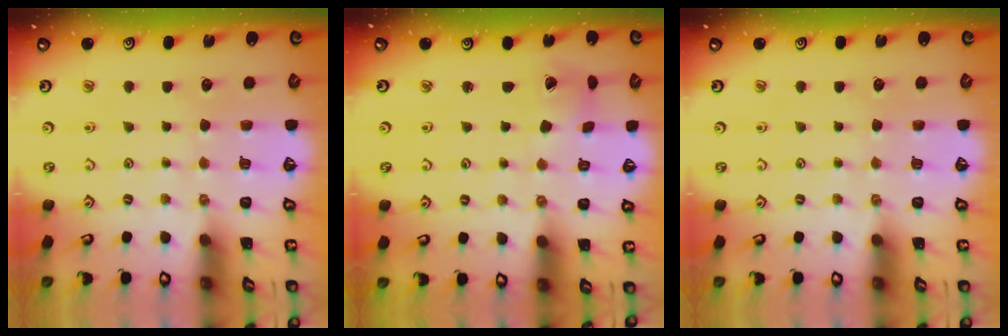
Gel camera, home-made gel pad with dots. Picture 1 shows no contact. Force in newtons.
{"total": 2.1, "press": 2.0, "slide": 0.3}
{"total": 0.0}